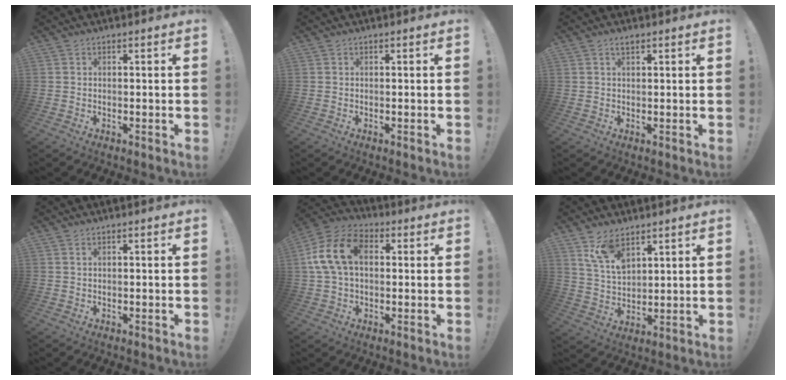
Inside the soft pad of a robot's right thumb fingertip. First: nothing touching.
{"total": 0.0}
{"total": 1.7, "force": [1.3, 0.4, 1.0], "torque": [-0.013, -0.004, 0.022]}
{"total": 0.7, "force": [0.5, 0.2, 0.5], "torque": [-0.015, 0.003, 0.010]}
{"total": 15.7, "force": [2.8, 10.5, 11.3], "torque": [-0.226, 0.015, 0.052]}
{"total": 9.7, "force": [7.1, 4.7, 4.7], "torque": [-0.095, -0.036, 0.139]}